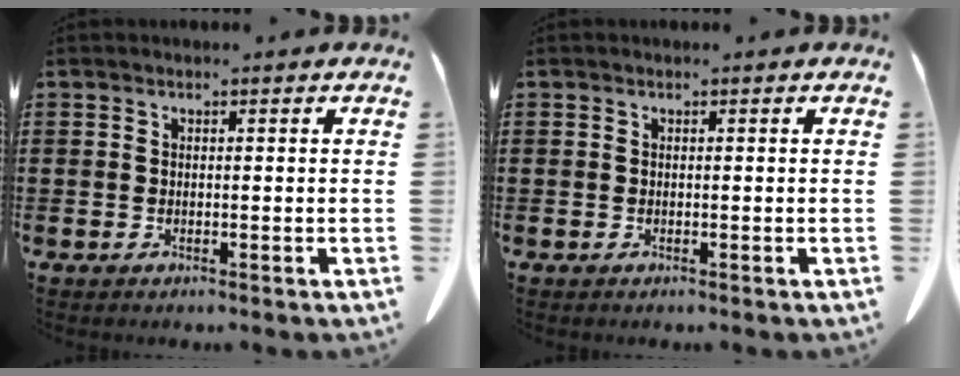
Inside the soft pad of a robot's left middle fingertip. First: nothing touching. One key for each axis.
{"total": 0.0}